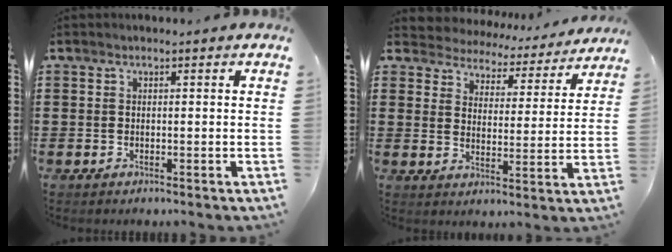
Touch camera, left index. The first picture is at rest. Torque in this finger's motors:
{"motor_torque": [2.14, 0.00, 0.15, -0.01]}